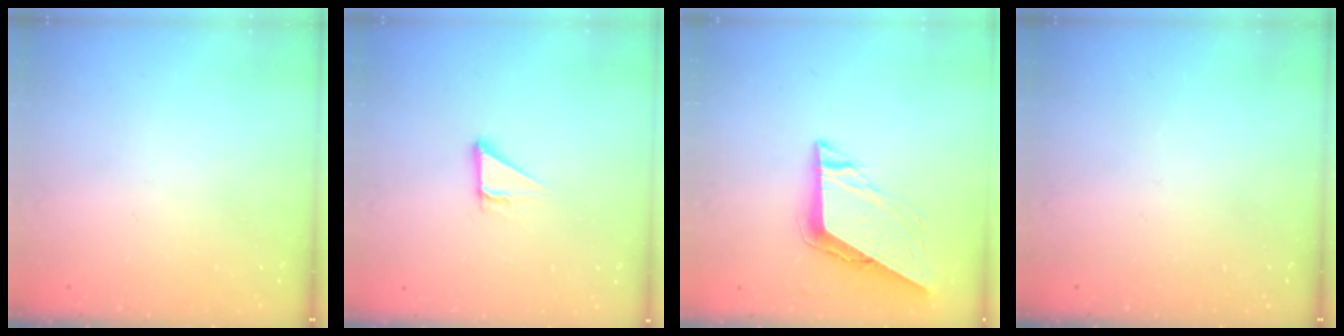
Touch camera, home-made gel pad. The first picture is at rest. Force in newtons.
{"total": 3.8, "press": 3.8, "slide": 0.2}
{"total": 8.1, "press": 8.1, "slide": 0.3}
{"total": 0.0}